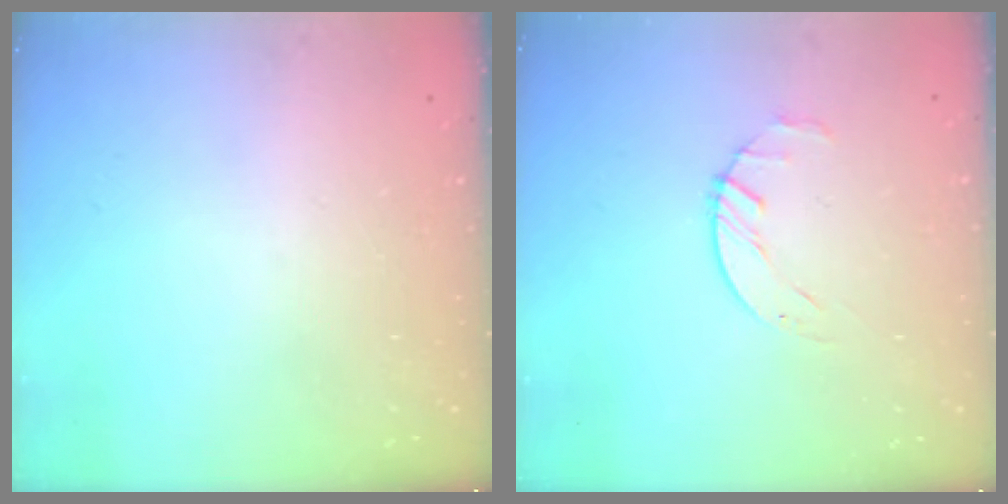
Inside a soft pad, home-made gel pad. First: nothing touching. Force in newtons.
{"total": 1.6, "press": 1.6, "slide": 0.3}